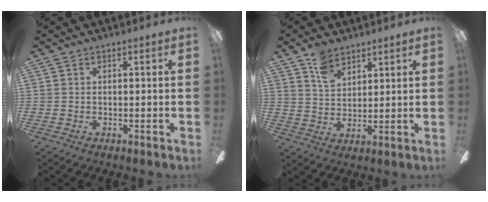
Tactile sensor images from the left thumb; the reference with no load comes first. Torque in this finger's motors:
{"motor_torque": [1.03, 0.31, 0.29, -0.71, 0.00]}